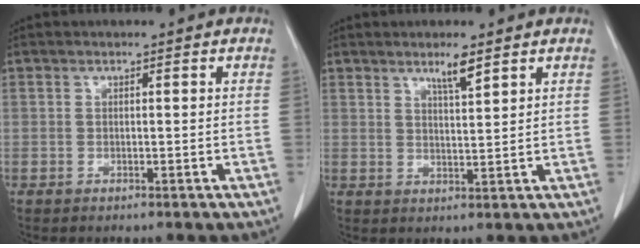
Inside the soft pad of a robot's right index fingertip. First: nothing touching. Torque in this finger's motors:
{"motor_torque": [0.12, 0.11, 0.04, 0.02]}